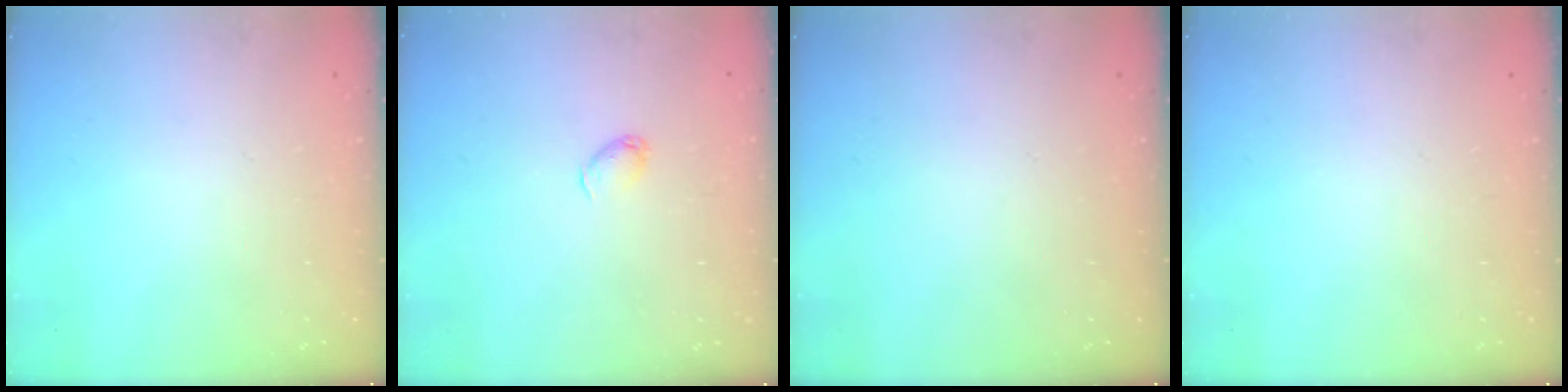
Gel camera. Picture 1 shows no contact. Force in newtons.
{"total": 2.9, "press": 2.8, "slide": 0.6}
{"total": 0.0}
{"total": 0.0}